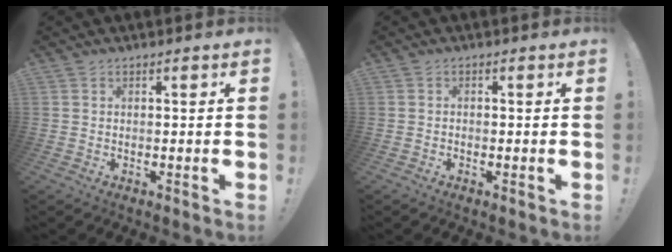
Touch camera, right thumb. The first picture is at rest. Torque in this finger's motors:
{"motor_torque": [-0.04, -0.13, -0.24, 0.06, -0.01]}